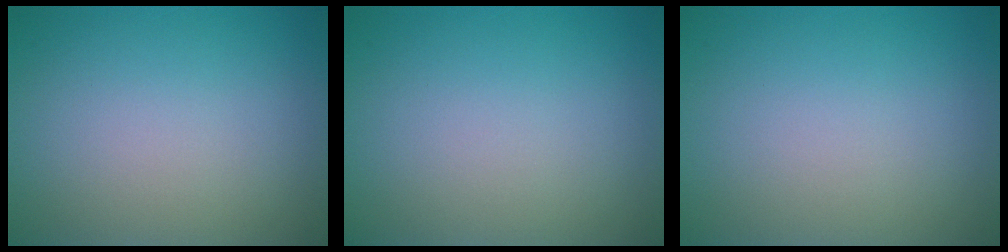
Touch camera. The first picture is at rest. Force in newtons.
{"total": 0.0}
{"total": 0.0}